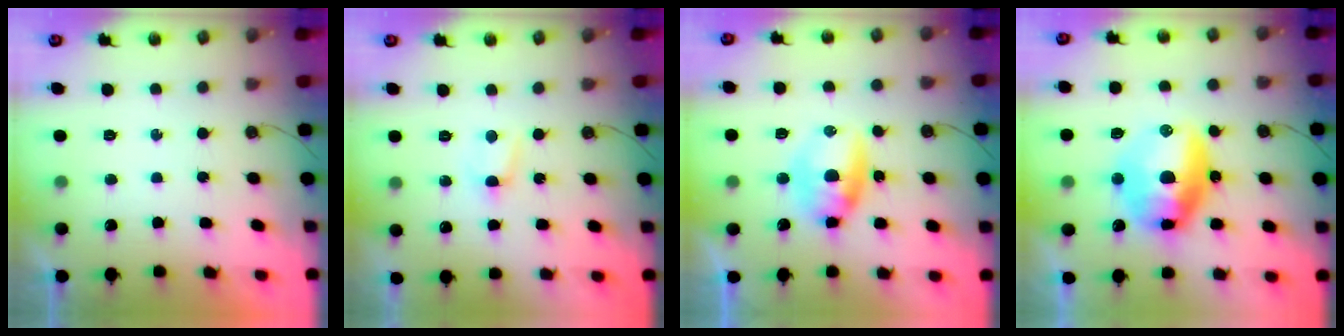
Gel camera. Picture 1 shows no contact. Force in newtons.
{"total": 3.7, "press": 3.7, "slide": 0.4}
{"total": 7.9, "press": 7.7, "slide": 1.4}
{"total": 14.4, "press": 14.4, "slide": 1.1}